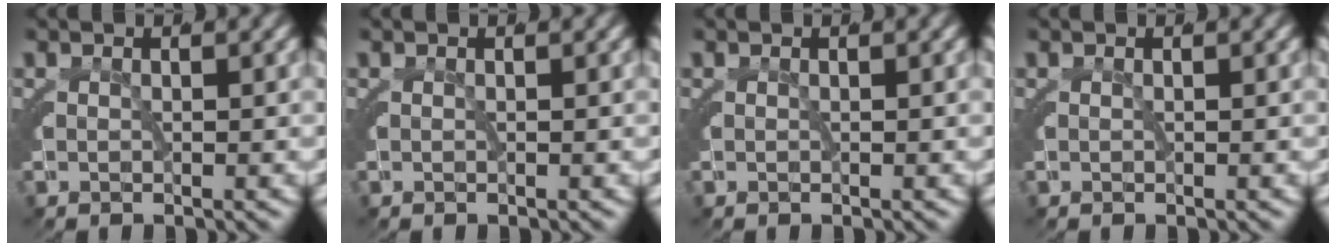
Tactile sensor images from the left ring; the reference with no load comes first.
{"total": 0.0}
{"total": 0.0}
{"total": 0.0}